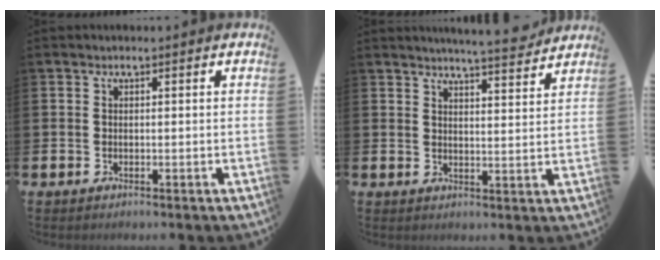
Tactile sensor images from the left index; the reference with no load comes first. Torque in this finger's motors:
{"motor_torque": [0.95, -1.13, 0.42, 0.10]}